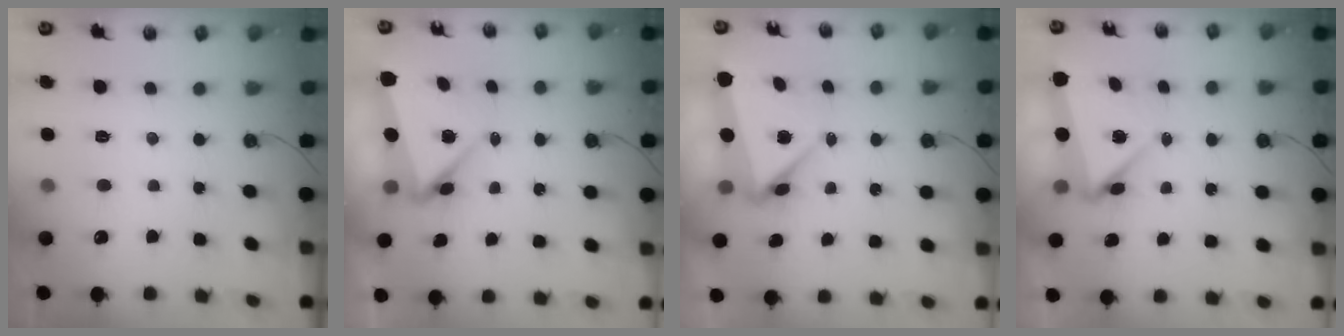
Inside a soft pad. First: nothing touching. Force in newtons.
{"total": 5.3, "press": 5.3, "slide": 0.9}
{"total": 8.1, "press": 6.7, "slide": 4.5}
{"total": 6.2, "press": 6.1, "slide": 1.2}